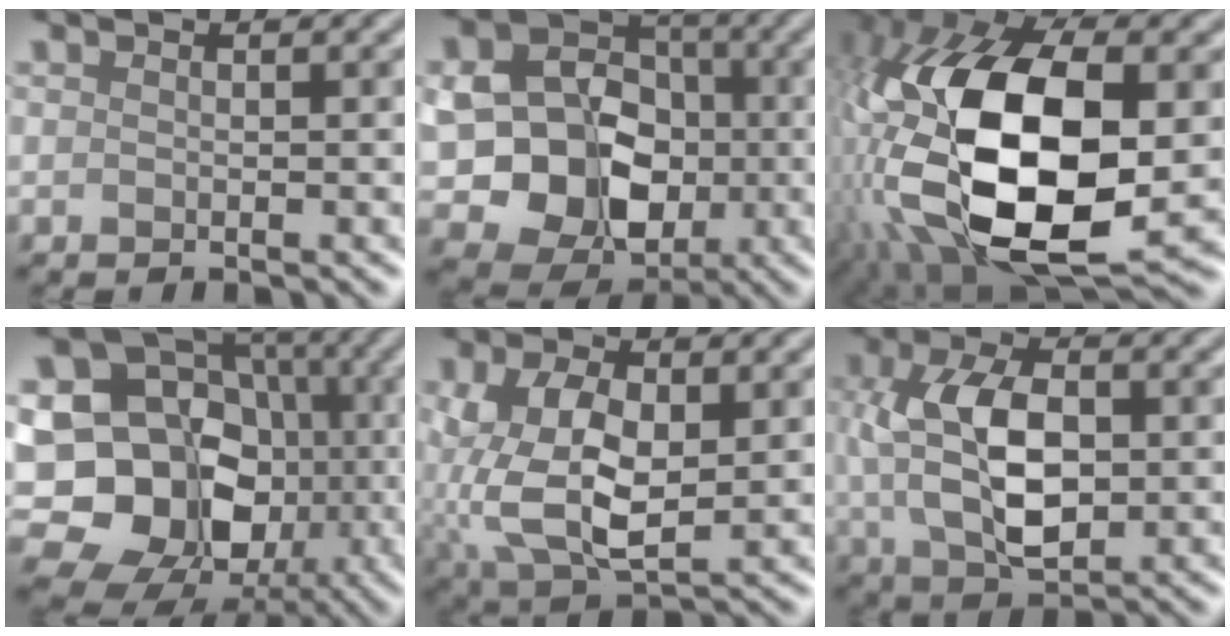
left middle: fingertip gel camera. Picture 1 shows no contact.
{"total": 13.6, "force": [-1.3, 11.4, 7.3], "torque": [-0.115, -0.021, -0.030]}
{"total": 17.3, "force": [-0.9, 9.1, 14.6], "torque": [-0.309, -0.008, -0.015]}
{"total": 18.9, "force": [-2.6, 16.3, 9.2], "torque": [-0.161, 0.010, -0.059]}
{"total": 7.9, "force": [0.1, 4.8, 6.3], "torque": [-0.142, -0.007, 0.009]}
{"total": 8.4, "force": [0.6, 5.0, 6.8], "torque": [-0.146, 0.006, 0.014]}